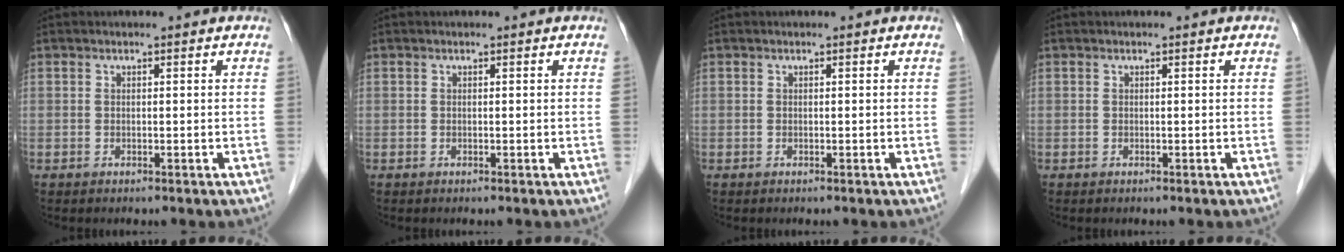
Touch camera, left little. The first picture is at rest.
{"total": 0.0}
{"total": 0.0}
{"total": 0.0}